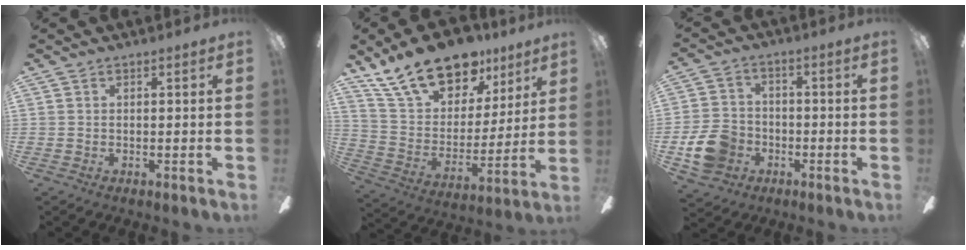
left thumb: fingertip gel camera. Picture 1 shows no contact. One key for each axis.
{"total": 20.6, "fx": 15.2, "fy": 10.4, "fz": 9.2, "tx": -0.175, "ty": -0.092, "tz": 0.279}
{"total": 11.3, "fx": -4.3, "fy": 8.9, "fz": 5.6, "tx": -0.130, "ty": 0.034, "tz": -0.078}